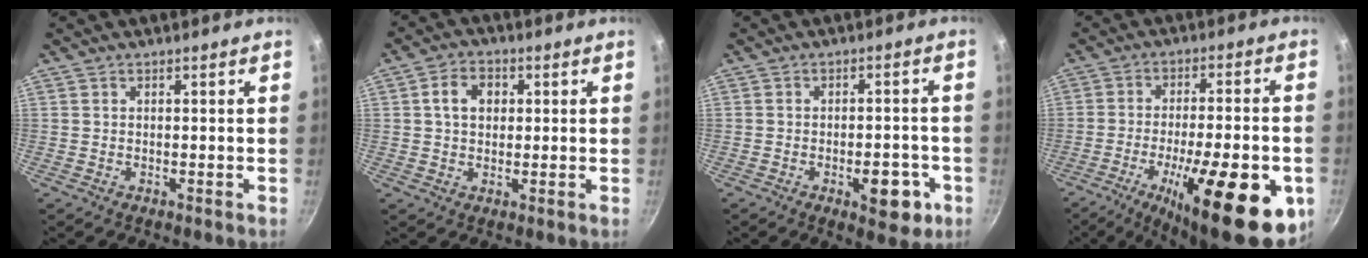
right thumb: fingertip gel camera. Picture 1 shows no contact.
{"total": 5.7, "force": [1.2, 4.4, 3.5], "torque": [-0.040, 0.008, 0.014]}
{"total": 8.3, "force": [-3.2, 4.1, 6.5], "torque": [-0.055, 0.015, -0.036]}
{"total": 24.5, "force": [-9.1, 7.7, 21.4], "torque": [-0.286, 0.010, -0.130]}